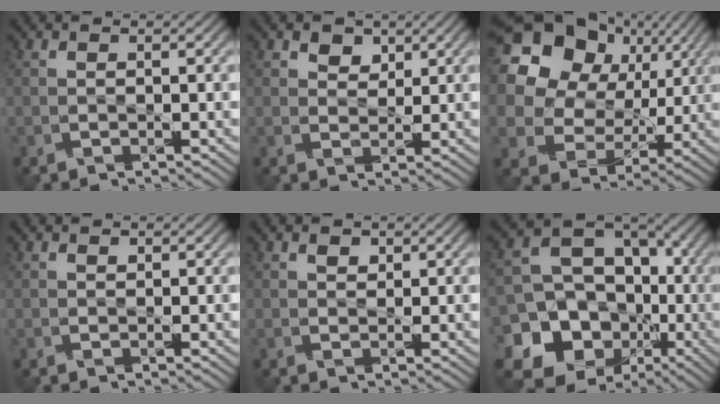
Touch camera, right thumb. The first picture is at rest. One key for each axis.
{"total": 2.6, "fx": 2.0, "fy": 1.5, "fz": 0.8, "tx": -0.020, "ty": 0.000, "tz": 0.031}
{"total": 22.0, "fx": 9.5, "fy": 17.2, "fz": 9.9, "tx": -0.285, "ty": 0.053, "tz": 0.188}
{"total": 0.6, "fx": 0.6, "fy": 0.1, "fz": 0.0, "tx": -0.003, "ty": 0.003, "tz": 0.012}
{"total": 1.2, "fx": 1.1, "fy": 0.4, "fz": 0.2, "tx": -0.007, "ty": 0.003, "tz": 0.020}
{"total": 19.2, "fx": -4.7, "fy": 16.7, "fz": 8.3, "tx": -0.201, "ty": -0.018, "tz": -0.076}